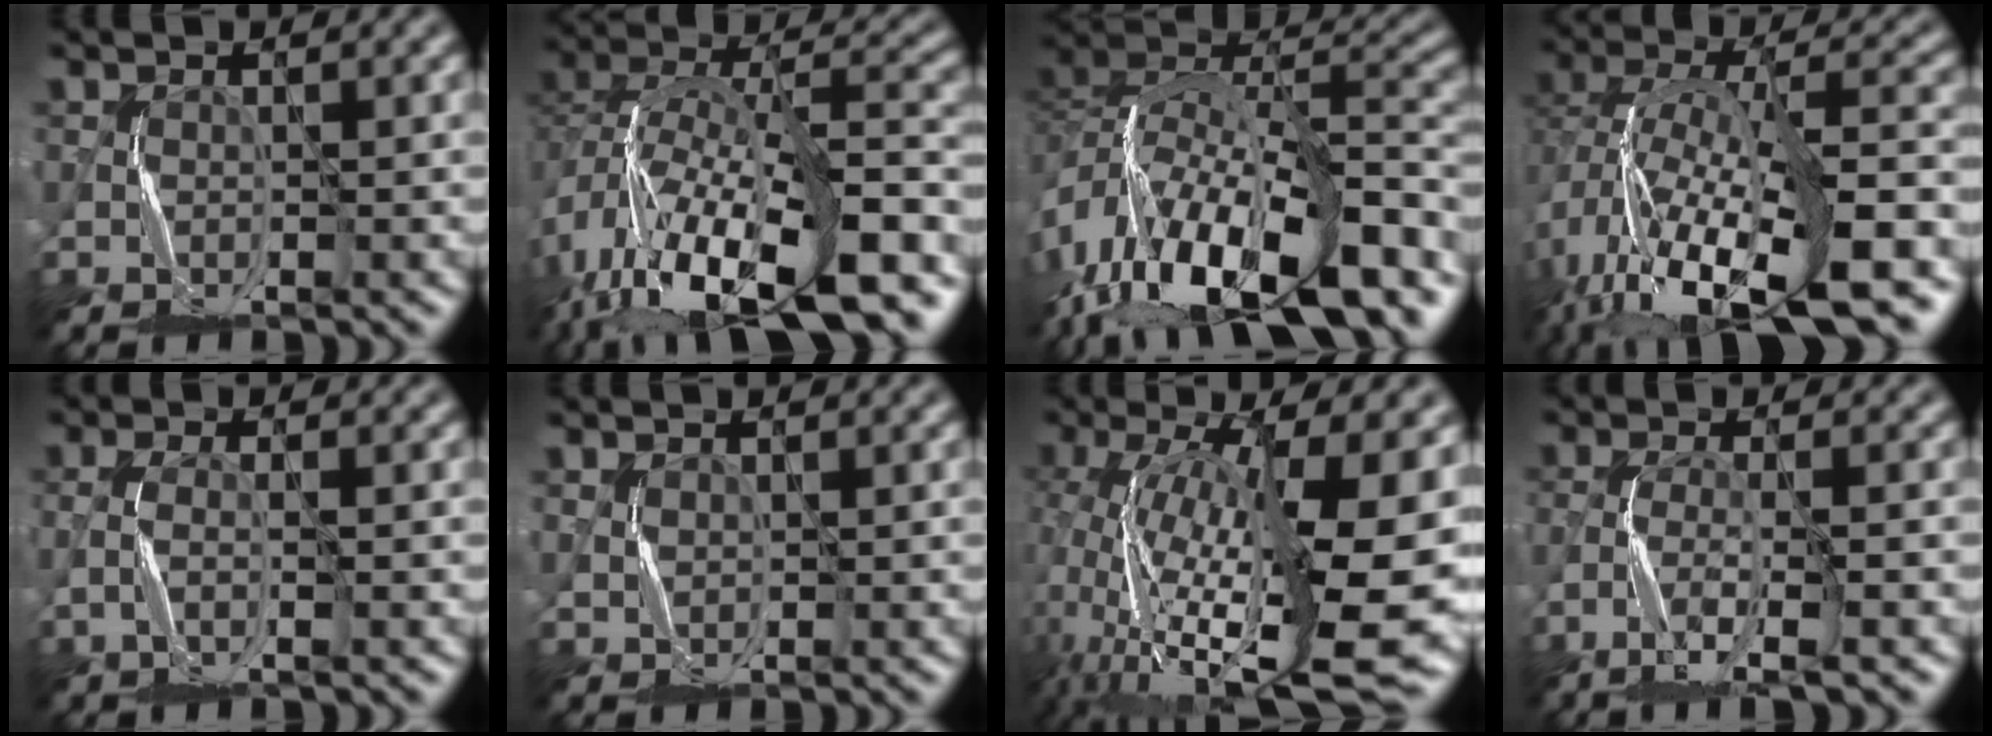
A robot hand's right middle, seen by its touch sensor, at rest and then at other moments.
{"total": 15.9, "force": [-9.1, 6.8, 11.1], "torque": [-0.204, 0.010, -0.151]}
{"total": 15.9, "force": [-9.1, 6.9, 11.0], "torque": [-0.210, 0.029, -0.159]}
{"total": 15.3, "force": [-7.7, 6.0, 11.8], "torque": [-0.213, 0.009, -0.122]}
{"total": 1.6, "force": [-0.5, 0.3, 1.5], "torque": [-0.040, 0.004, -0.015]}
{"total": 0.9, "force": [0.7, 0.5, -0.1], "torque": [-0.003, -0.002, 0.020]}
{"total": 16.6, "force": [-1.1, 5.7, 15.5], "torque": [-0.263, -0.025, -0.001]}
{"total": 3.4, "force": [-2.3, 0.3, 2.5], "torque": [-0.059, -0.002, -0.051]}